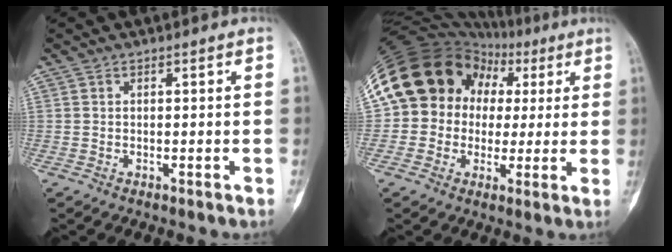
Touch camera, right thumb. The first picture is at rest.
{"total": 20.3, "force": [3.8, 17.5, 9.4], "torque": [-0.151, 0.064, 0.072]}